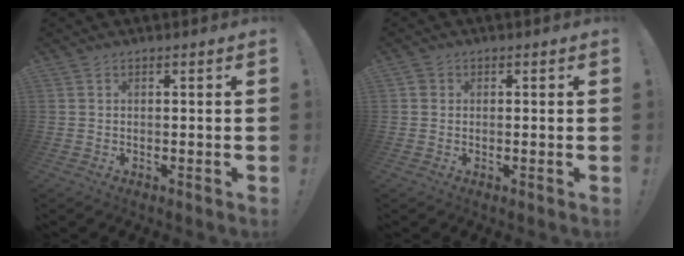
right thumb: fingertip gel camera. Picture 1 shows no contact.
{"total": 1.5, "force": [0.3, 1.4, 0.4], "torque": [-0.013, 0.007, 0.007]}